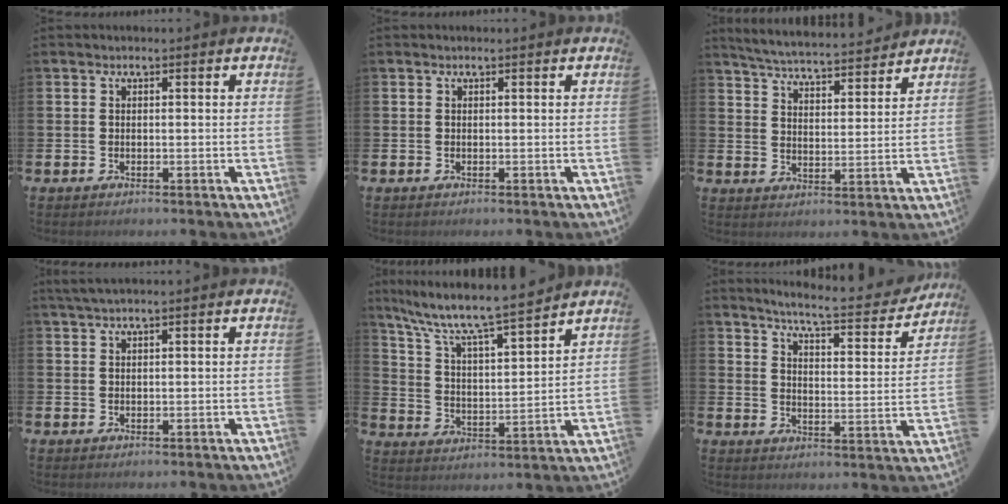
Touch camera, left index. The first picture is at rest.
{"total": 0.0}
{"total": 5.4, "force": [5.3, 0.3, 0.9], "torque": [-0.042, -0.039, 0.090]}
{"total": 1.6, "force": [1.3, 0.0, 1.0], "torque": [-0.025, 0.004, 0.024]}
{"total": 8.5, "force": [7.8, 0.6, 3.2], "torque": [-0.100, -0.059, 0.132]}
{"total": 6.2, "force": [5.9, 0.1, 2.1], "torque": [-0.059, -0.043, 0.095]}